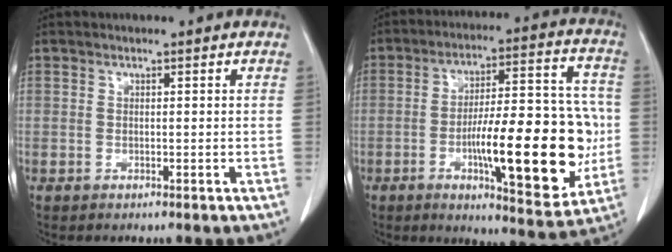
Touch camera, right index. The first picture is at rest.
{"total": 20.1, "force": [-4.1, 4.8, 19.1], "torque": [-0.276, 0.011, -0.053]}